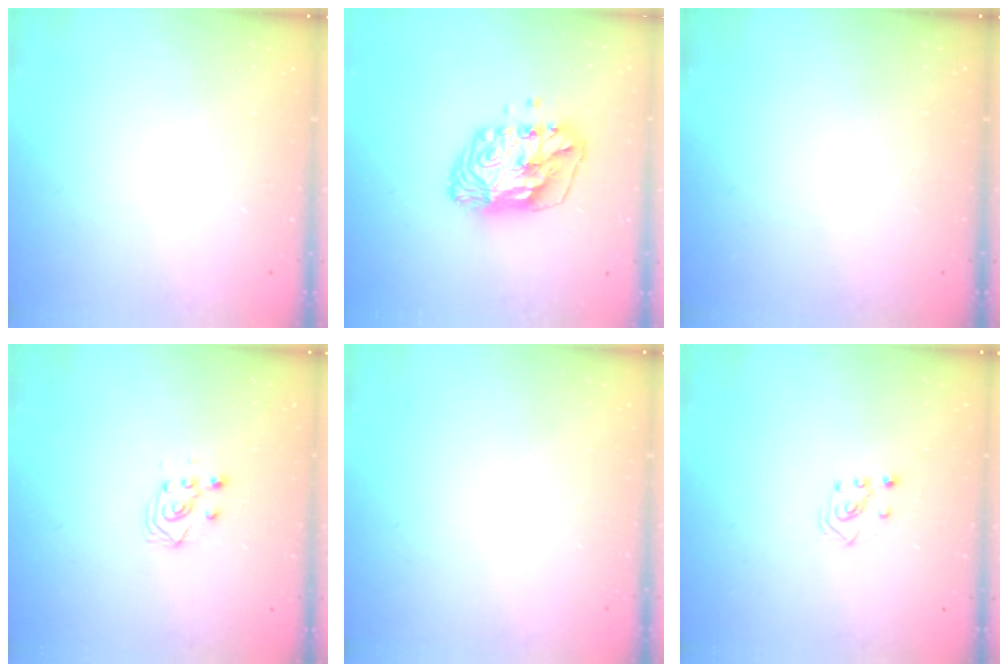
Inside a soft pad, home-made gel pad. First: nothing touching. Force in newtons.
{"total": 11.3, "press": 11.2, "slide": 1.6}
{"total": 0.0}
{"total": 3.1, "press": 2.9, "slide": 0.9}
{"total": 0.0}
{"total": 2.3, "press": 2.2, "slide": 0.7}